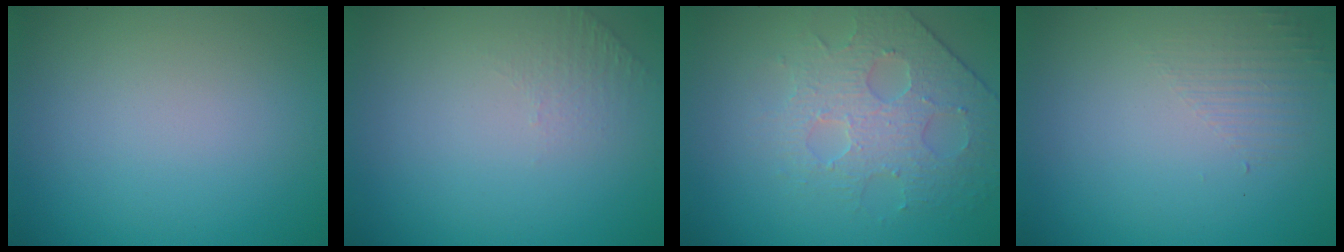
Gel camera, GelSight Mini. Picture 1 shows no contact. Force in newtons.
{"total": 1.0, "press": 0.5, "slide": 0.9}
{"total": 4.1, "press": 3.6, "slide": 1.9}
{"total": 1.4, "press": 0.2, "slide": 1.4}